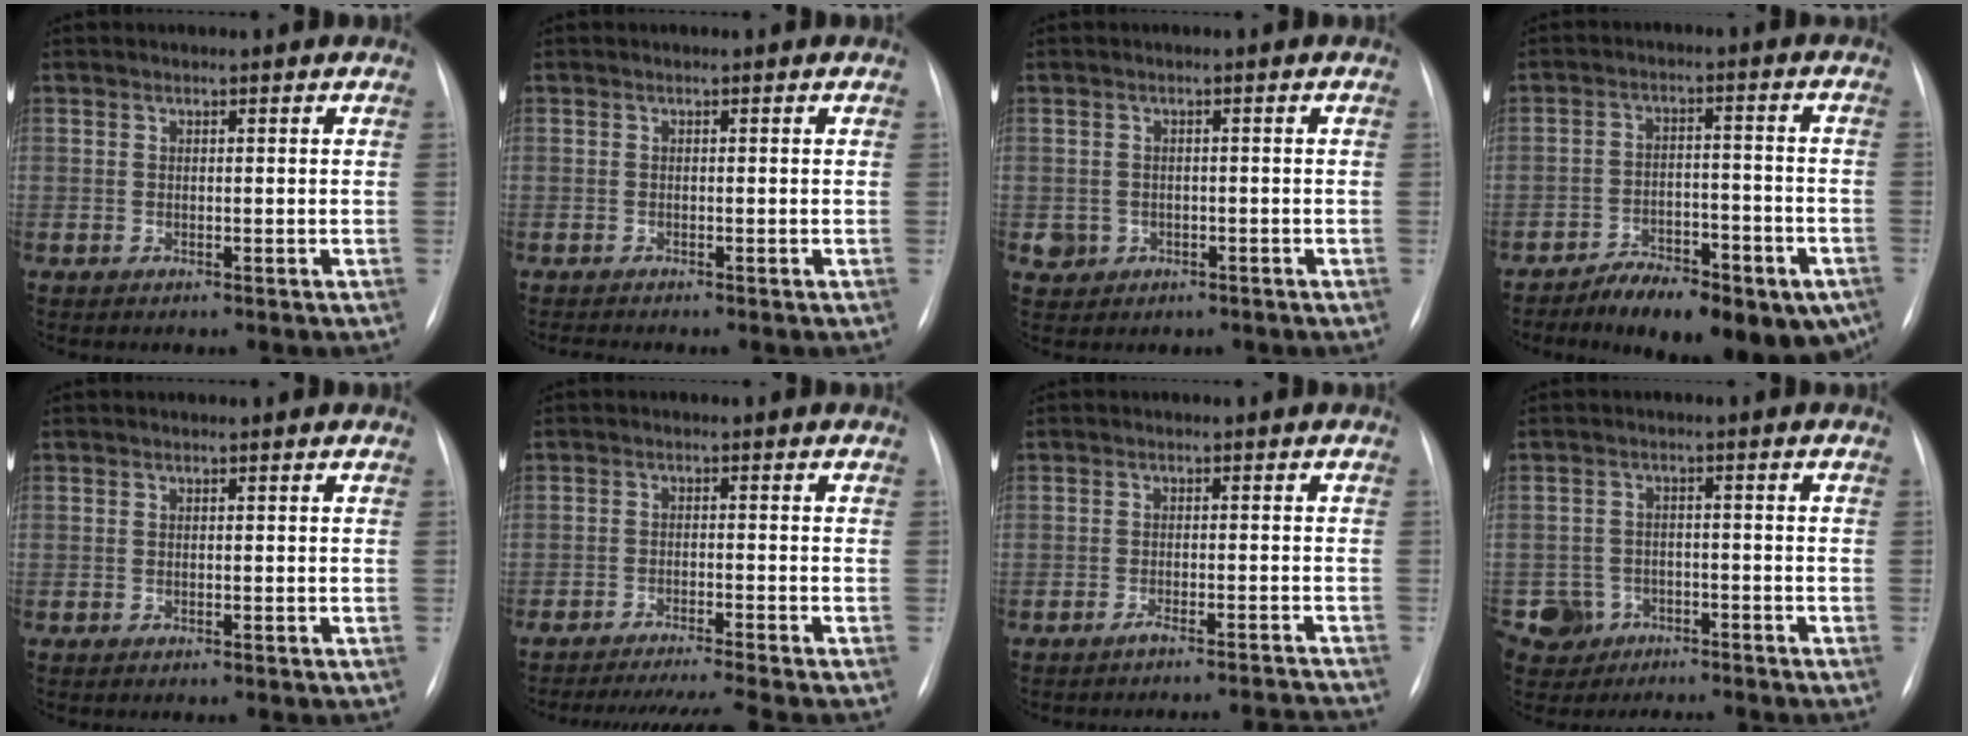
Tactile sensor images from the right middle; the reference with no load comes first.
{"total": 0.8, "force": [-0.8, -0.3, 0.1], "torque": [-0.004, -0.005, -0.013]}
{"total": 2.9, "force": [-0.9, 2.7, 0.4], "torque": [-0.006, 0.007, -0.005]}
{"total": 16.1, "force": [-11.1, 6.7, 9.6], "torque": [-0.096, 0.033, -0.155]}
{"total": 0.0}
{"total": 9.6, "force": [-8.5, -1.3, 4.1], "torque": [-0.050, -0.015, -0.133]}
{"total": 7.5, "force": [-7.4, -1.1, 0.6], "torque": [0.006, 0.005, -0.090]}
{"total": 5.7, "force": [-4.1, 3.9, -0.1], "torque": [0.000, 0.005, -0.071]}